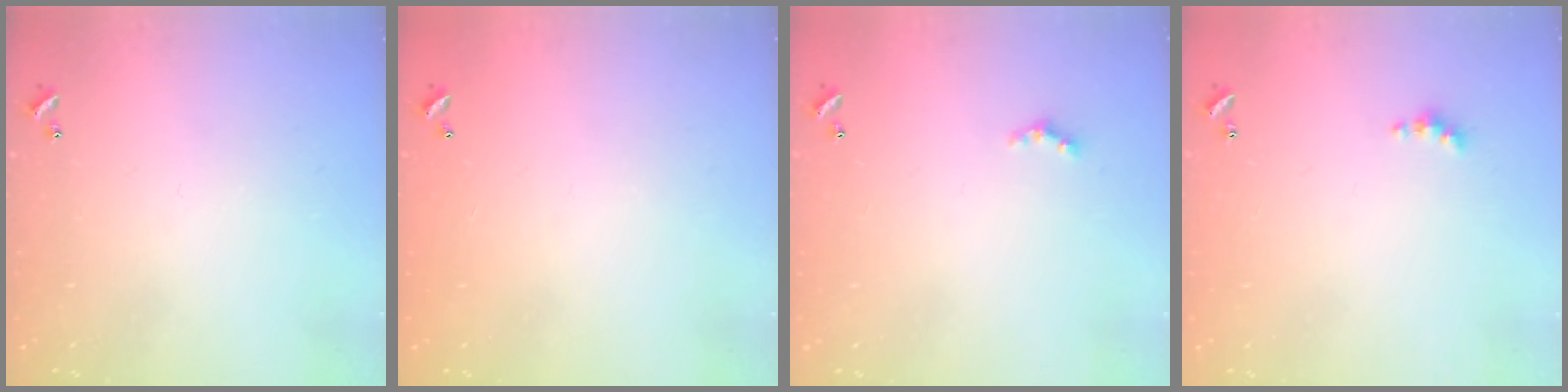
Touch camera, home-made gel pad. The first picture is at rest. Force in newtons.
{"total": 2.8, "press": 2.8, "slide": 0.1}
{"total": 1.3, "press": 1.2, "slide": 0.4}
{"total": 2.5, "press": 2.5, "slide": 0.5}